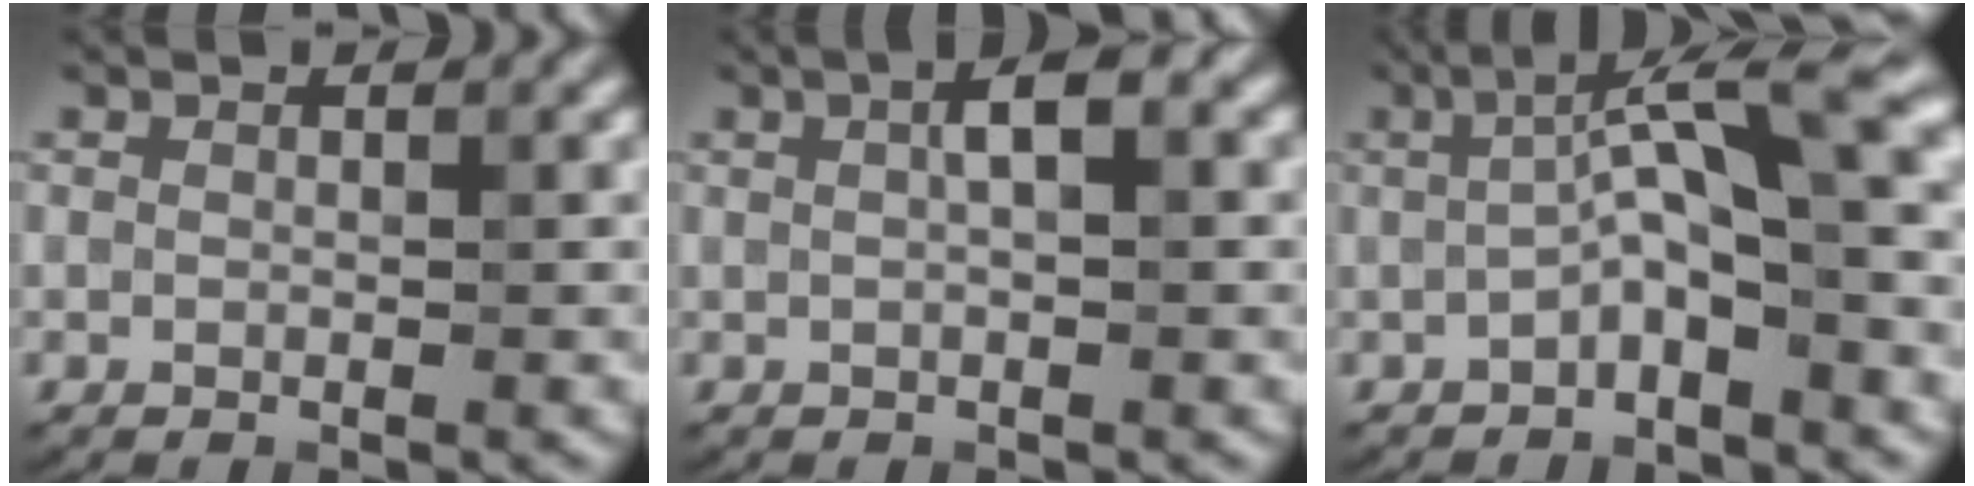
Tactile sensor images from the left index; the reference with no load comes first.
{"total": 2.8, "force": [0.6, 0.6, 2.6], "torque": [-0.044, 0.010, 0.008]}
{"total": 6.6, "force": [-0.4, 1.3, 6.5], "torque": [-0.098, 0.021, -0.017]}